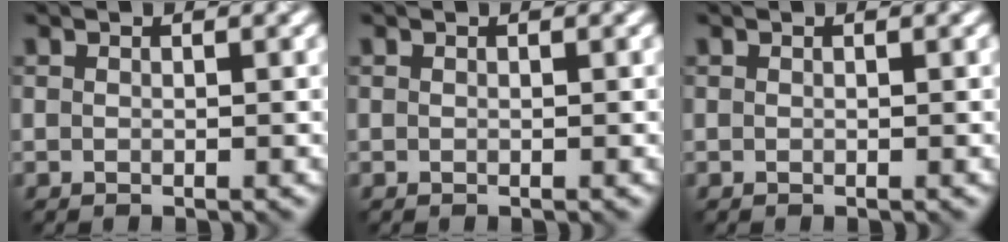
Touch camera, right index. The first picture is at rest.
{"total": 0.0}
{"total": 0.0}